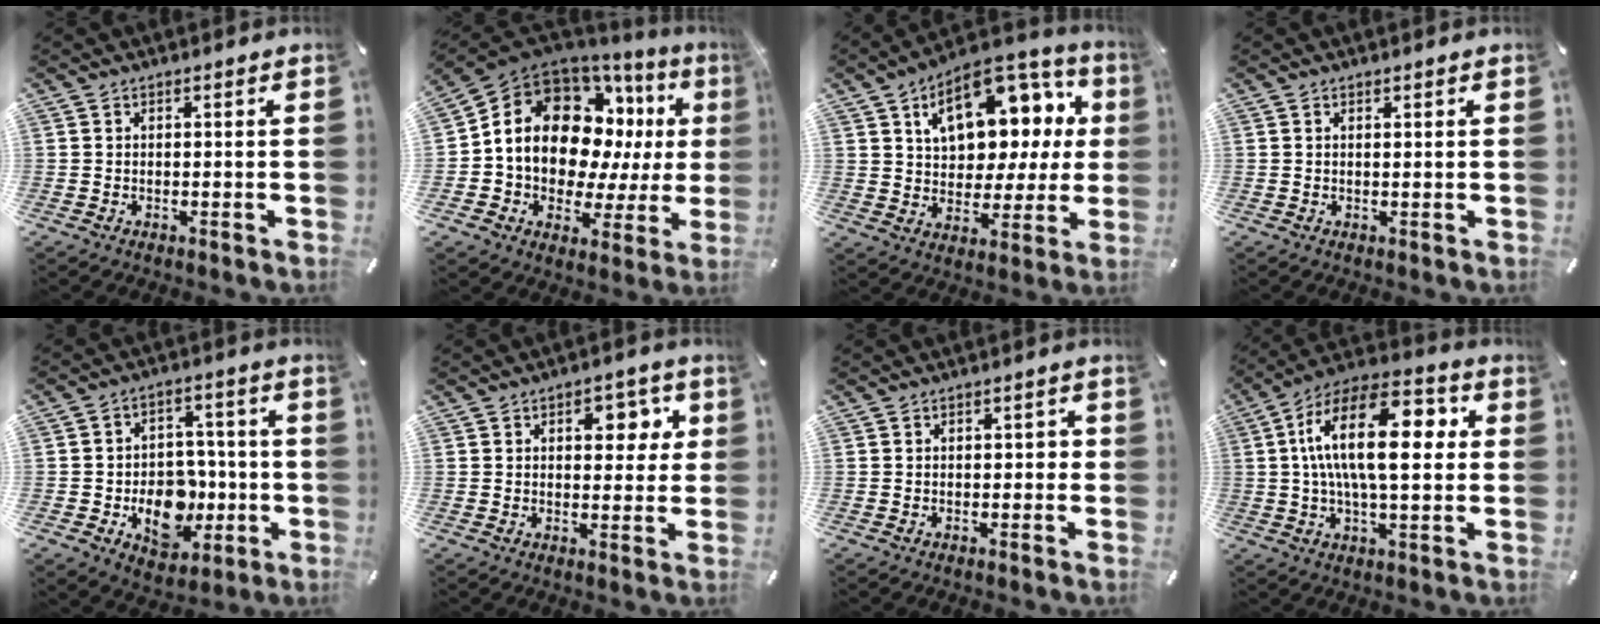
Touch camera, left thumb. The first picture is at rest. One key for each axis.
{"total": 19.0, "fx": 5.2, "fy": 13.1, "fz": 12.7, "tx": -0.229, "ty": -0.042, "tz": 0.091}
{"total": 16.6, "fx": 7.3, "fy": 11.1, "fz": 10.1, "tx": -0.160, "ty": -0.033, "tz": 0.132}
{"total": 0.6, "fx": 0.3, "fy": 0.0, "fz": 0.5, "tx": -0.009, "ty": -0.001, "tz": 0.005}
{"total": 13.6, "fx": -3.5, "fy": 11.0, "fz": 7.2, "tx": -0.091, "ty": 0.022, "tz": -0.046}
{"total": 6.8, "fx": 2.2, "fy": 4.3, "fz": 4.8, "tx": -0.049, "ty": -0.007, "tz": 0.024}
{"total": 1.2, "fx": -0.6, "fy": 0.8, "fz": 0.6, "tx": -0.014, "ty": 0.007, "tz": -0.015}
{"total": 18.8, "fx": 3.0, "fy": 8.4, "fz": 16.5, "tx": -0.306, "ty": -0.009, "tz": 0.039}